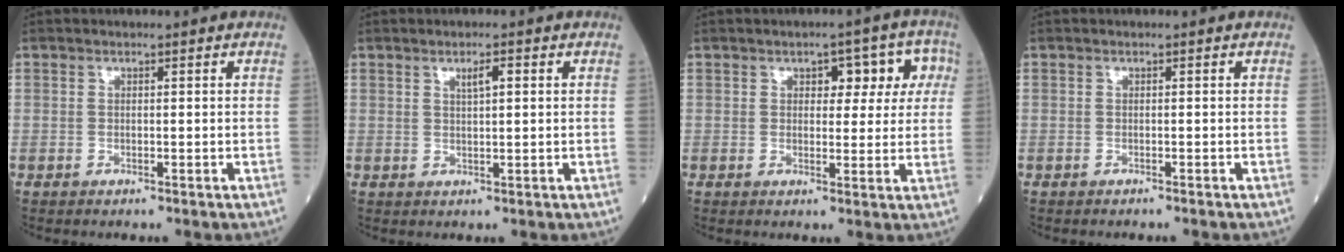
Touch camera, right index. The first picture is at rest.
{"total": 2.2, "force": [0.9, 0.3, 2.0], "torque": [-0.034, 0.002, 0.017]}
{"total": 6.2, "force": [2.1, 3.5, 4.7], "torque": [-0.040, 0.027, 0.024]}
{"total": 0.7, "force": [-0.7, -0.1, 0.3], "torque": [-0.006, 0.000, -0.010]}